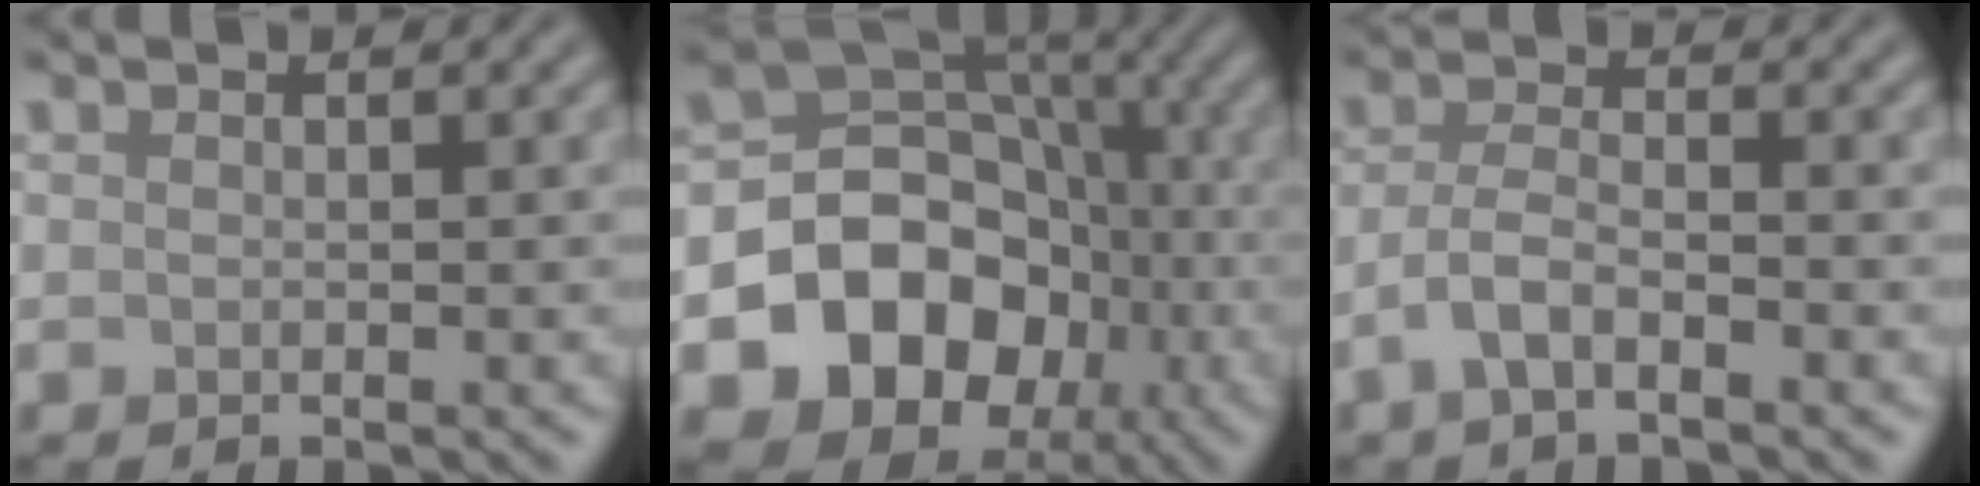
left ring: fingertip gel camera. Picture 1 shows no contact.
{"total": 10.8, "force": [-3.4, 8.5, 5.7], "torque": [-0.086, -0.007, -0.060]}
{"total": 3.1, "force": [-1.6, 1.0, 2.5], "torque": [-0.054, 0.003, -0.039]}